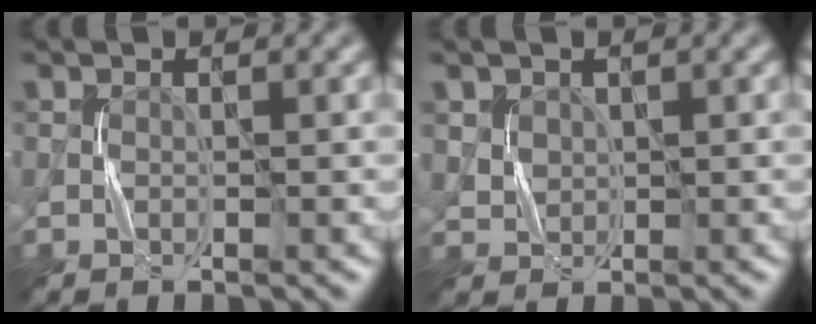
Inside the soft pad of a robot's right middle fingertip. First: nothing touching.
{"total": 1.2, "force": [0.6, 1.0, -0.1], "torque": [0.007, -0.005, 0.018]}